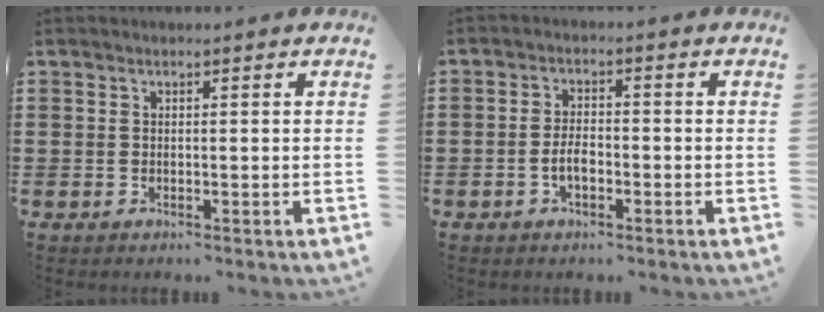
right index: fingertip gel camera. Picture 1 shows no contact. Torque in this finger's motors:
{"motor_torque": [1.07, 1.07, 0.06, 0.00]}